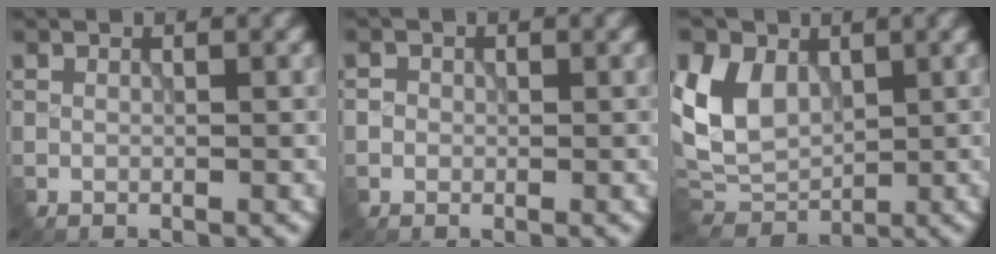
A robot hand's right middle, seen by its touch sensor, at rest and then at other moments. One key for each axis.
{"total": 0.9, "fx": 0.0, "fy": 0.9, "fz": 0.1, "tx": 0.001, "ty": -0.003, "tz": 0.002}
{"total": 6.0, "fx": 1.4, "fy": 4.5, "fz": 3.7, "tx": -0.080, "ty": -0.003, "tz": 0.019}